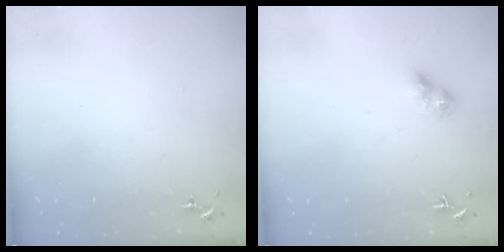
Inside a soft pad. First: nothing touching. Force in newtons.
{"total": 7.4, "press": 7.3, "slide": 0.6}